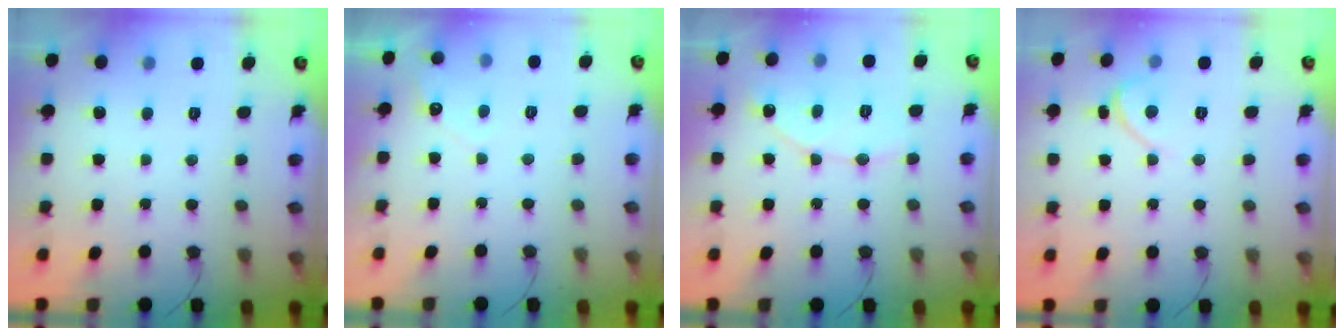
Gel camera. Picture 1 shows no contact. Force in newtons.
{"total": 2.5, "press": 2.5, "slide": 0.1}
{"total": 7.9, "press": 7.9, "slide": 0.8}
{"total": 2.2, "press": 2.2, "slide": 0.2}